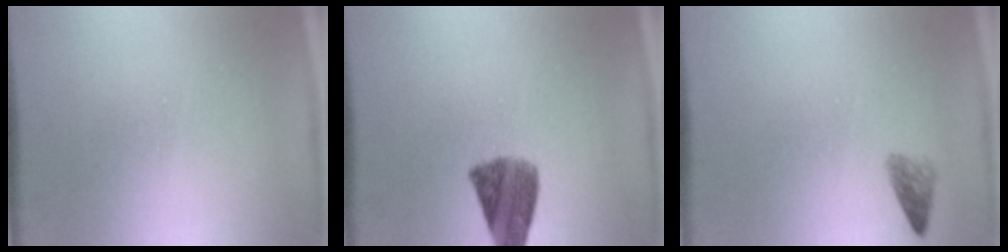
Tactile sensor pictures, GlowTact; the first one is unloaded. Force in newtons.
{"total": 7.6}
{"total": 1.7}